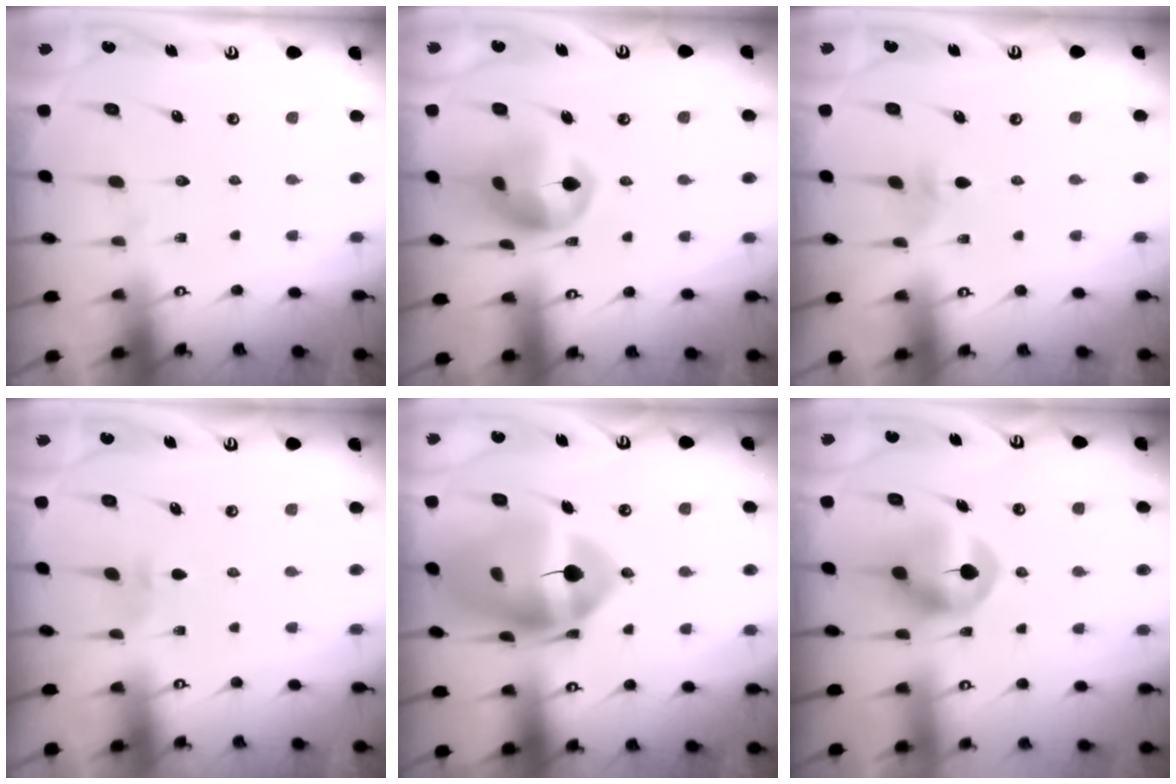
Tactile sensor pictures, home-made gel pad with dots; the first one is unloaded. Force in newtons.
{"total": 12.8, "press": 12.7, "slide": 2.0}
{"total": 2.2, "press": 2.2, "slide": 0.5}
{"total": 2.8, "press": 2.7, "slide": 0.7}
{"total": 19.9, "press": 19.8, "slide": 2.2}
{"total": 9.9, "press": 9.9, "slide": 0.4}